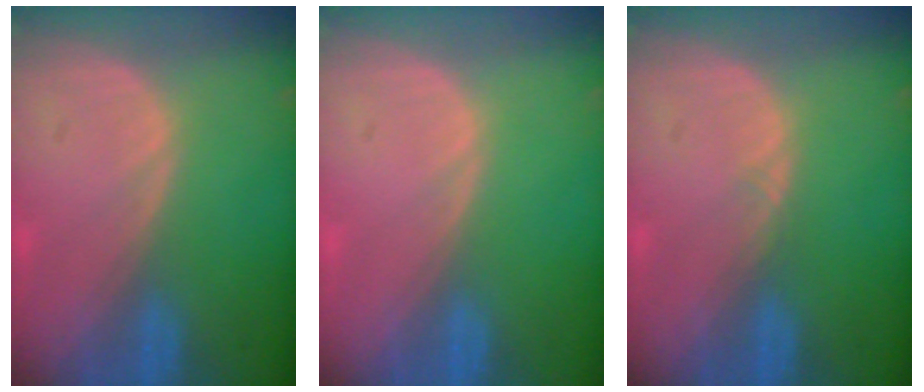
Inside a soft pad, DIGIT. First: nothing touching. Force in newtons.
{"total": 0.0}
{"total": 0.5, "press": 0.5, "slide": 0.1}